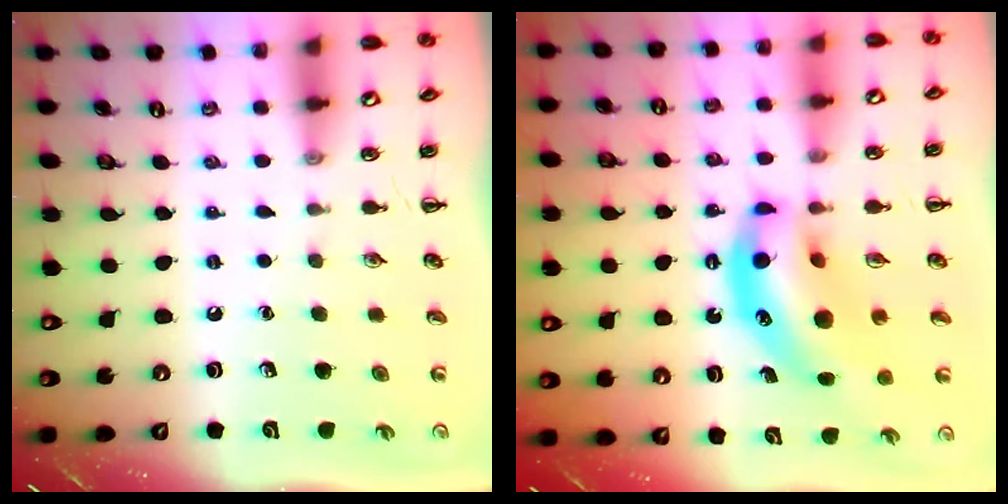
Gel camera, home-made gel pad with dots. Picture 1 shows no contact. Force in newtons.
{"total": 13.7, "press": 13.3, "slide": 3.4}